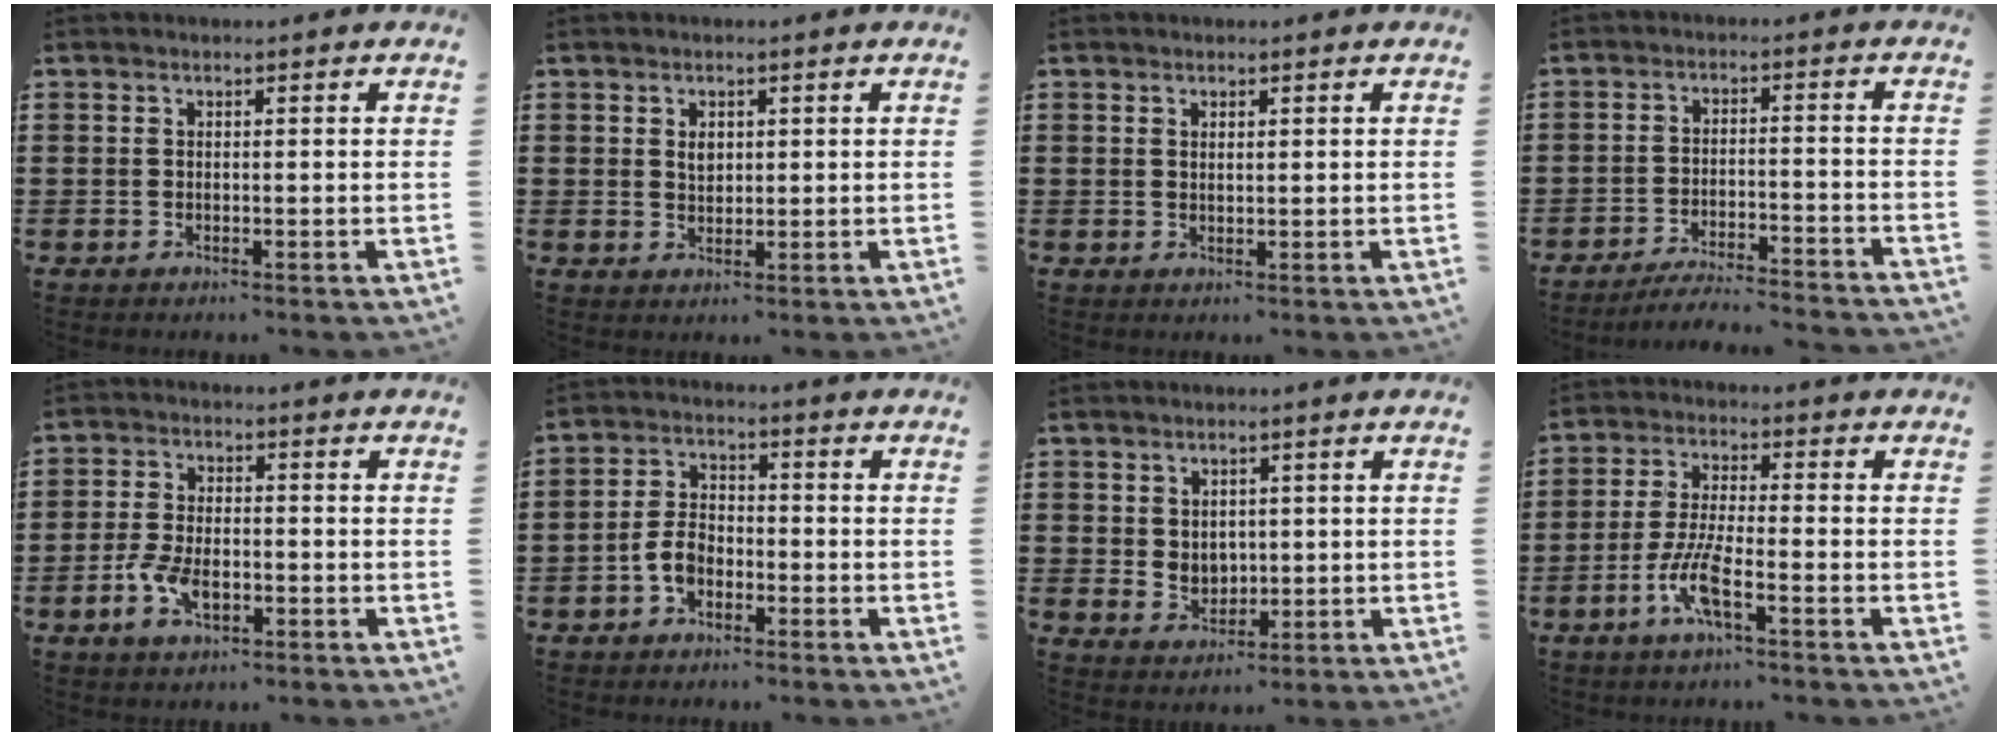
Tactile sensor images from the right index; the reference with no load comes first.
{"total": 1.9, "force": [0.6, 1.3, 1.3], "torque": [-0.021, 0.002, 0.010]}
{"total": 0.6, "force": [0.4, 0.3, 0.4], "torque": [-0.008, 0.002, 0.007]}
{"total": 4.6, "force": [-4.4, -0.1, 1.2], "torque": [-0.023, -0.004, -0.087]}
{"total": 5.2, "force": [-1.9, 2.8, 4.0], "torque": [-0.094, -0.001, -0.038]}
{"total": 4.7, "force": [-2.0, 2.9, 3.0], "torque": [-0.084, 0.000, -0.045]}
{"total": 3.2, "force": [1.7, 2.7, 0.6], "torque": [-0.016, 0.006, 0.029]}
{"total": 6.8, "force": [-3.3, 1.2, 5.8], "torque": [-0.135, -0.014, -0.067]}